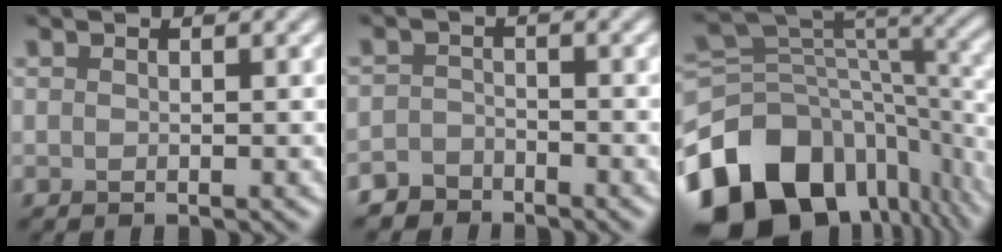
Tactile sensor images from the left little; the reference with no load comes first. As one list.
[{"total": 2.6, "force": [-2.4, 1.2, 0.0], "torque": [0.009, 0.001, -0.048]}, {"total": 15.2, "force": [-8.2, 10.1, 7.9], "torque": [-0.194, -0.006, -0.129]}]